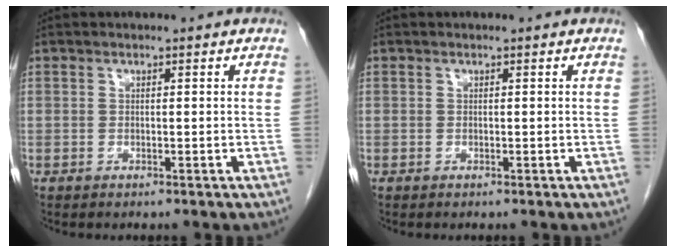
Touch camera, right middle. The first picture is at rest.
{"total": 0.0}